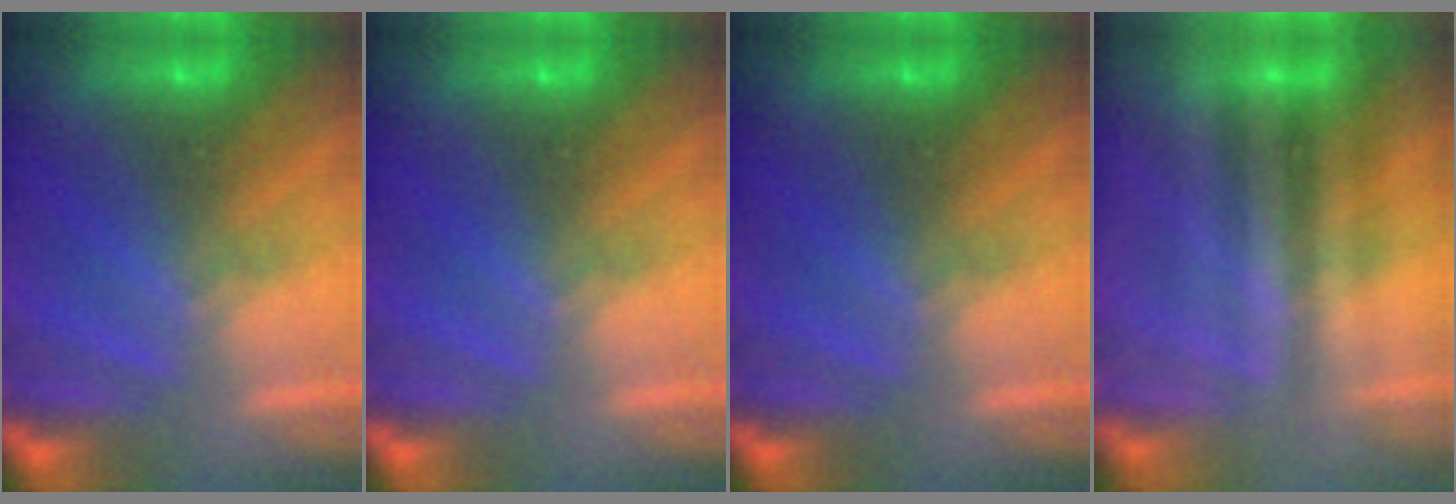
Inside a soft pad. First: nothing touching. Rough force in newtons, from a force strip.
{"total": 0.0}
{"total": 0.0}
{"total": 1.9}